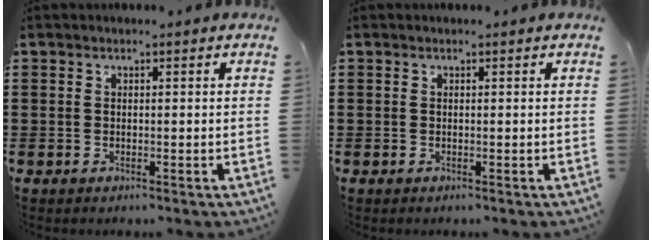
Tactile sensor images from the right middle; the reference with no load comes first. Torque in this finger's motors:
{"motor_torque": [0.00, 0.00, 0.00, 0.00]}